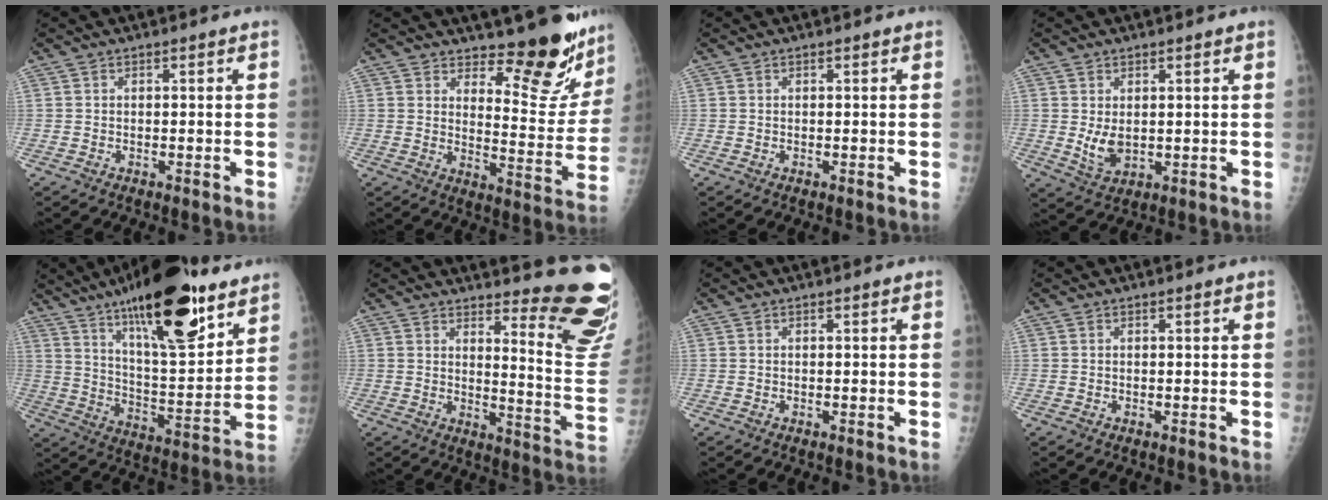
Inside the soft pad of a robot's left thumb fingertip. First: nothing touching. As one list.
[{"total": 13.7, "force": [12.2, 4.3, 4.5], "torque": [-0.016, -0.126, 0.156]}, {"total": 0.0}, {"total": 4.6, "force": [0.8, 3.0, 3.3], "torque": [-0.052, -0.017, 0.027]}, {"total": 25.6, "force": [16.0, 7.9, 18.4], "torque": [-0.263, -0.064, 0.259]}, {"total": 15.8, "force": [14.0, 1.4, 7.2], "torque": [-0.072, -0.179, 0.160]}, {"total": 0.0}, {"total": 0.0}]